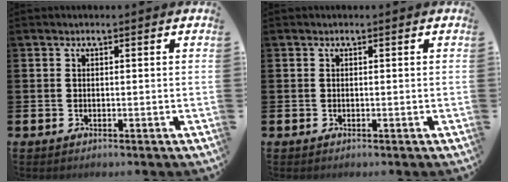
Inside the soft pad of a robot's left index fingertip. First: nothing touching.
{"total": 0.0}